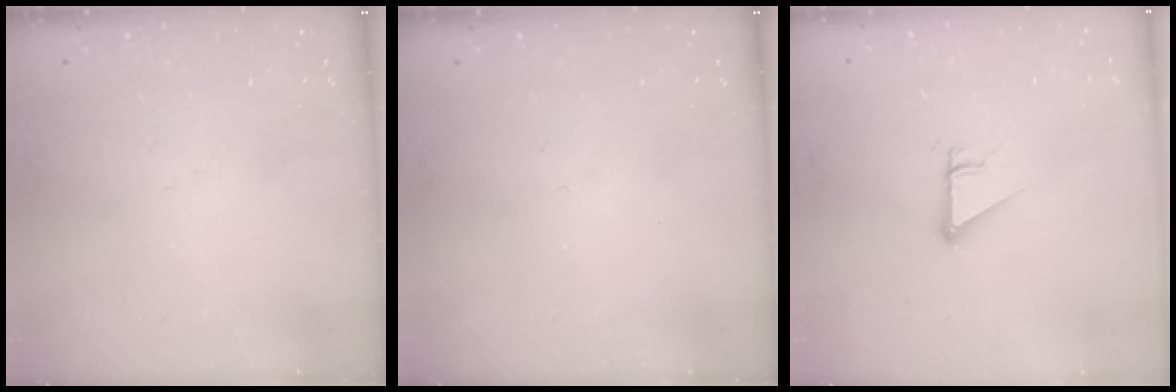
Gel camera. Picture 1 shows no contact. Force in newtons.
{"total": 0.0}
{"total": 3.8, "press": 3.8, "slide": 0.3}